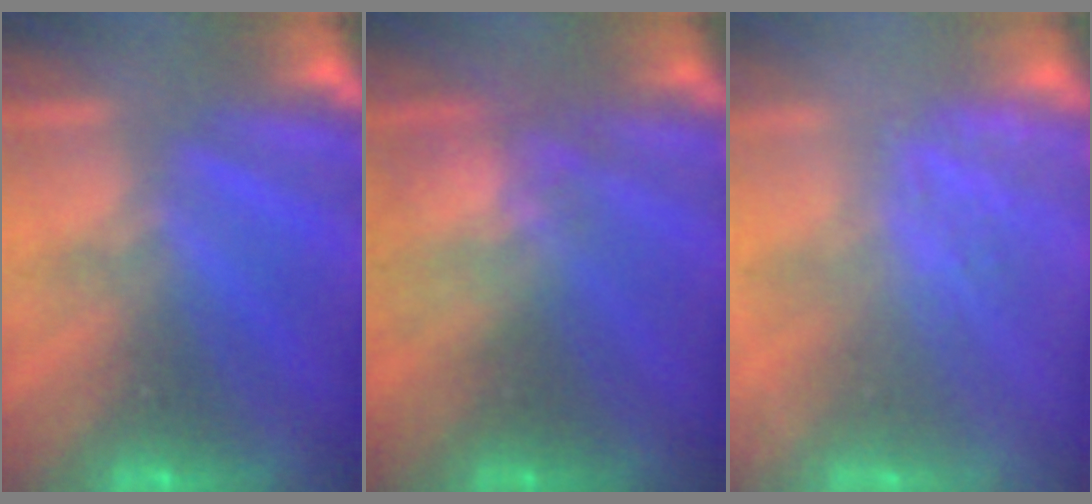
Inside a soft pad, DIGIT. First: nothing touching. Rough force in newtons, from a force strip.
{"total": 3.3}
{"total": 2.4}